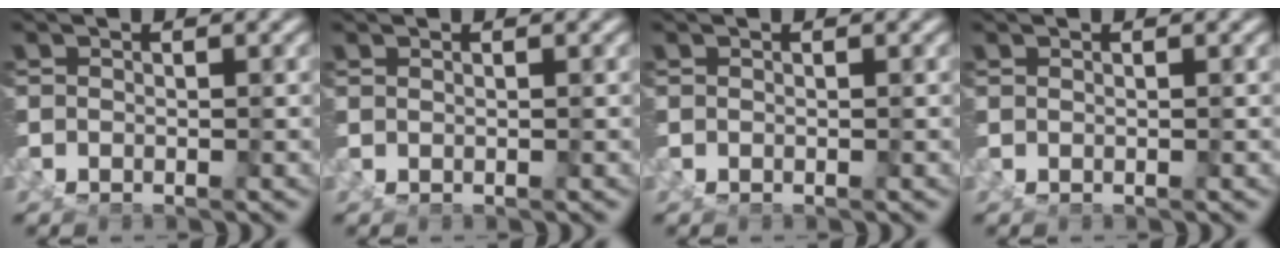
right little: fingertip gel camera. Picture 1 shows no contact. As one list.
[{"total": 1.1, "force": [0.3, -1.0, -0.4], "torque": [0.008, 0.002, 0.006]}, {"total": 0.0}, {"total": 0.8, "force": [0.2, -0.7, -0.2], "torque": [0.005, 0.001, 0.004]}]